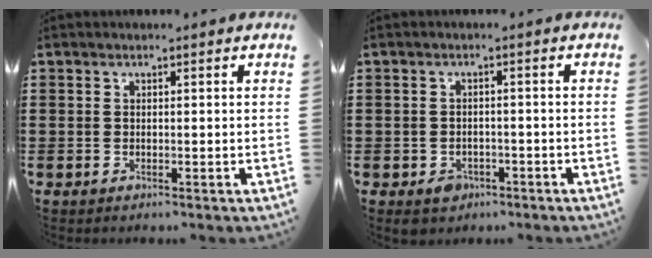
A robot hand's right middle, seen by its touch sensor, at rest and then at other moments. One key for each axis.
{"total": 2.0, "fx": -1.4, "fy": 1.3, "fz": 0.5, "tx": -0.015, "ty": 0.001, "tz": -0.030}